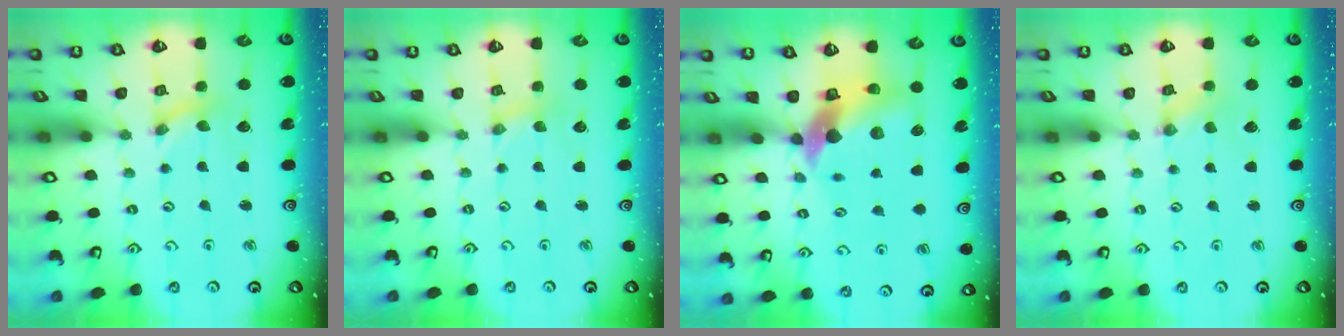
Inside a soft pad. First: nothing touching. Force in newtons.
{"total": 0.6, "press": 0.6, "slide": 0.2}
{"total": 11.1, "press": 11.0, "slide": 1.6}
{"total": 0.5, "press": 0.5, "slide": 0.1}